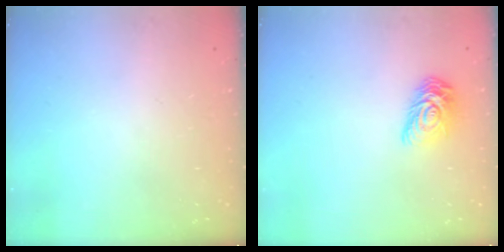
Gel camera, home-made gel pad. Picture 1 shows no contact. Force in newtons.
{"total": 10.3, "press": 10.3, "slide": 0.5}